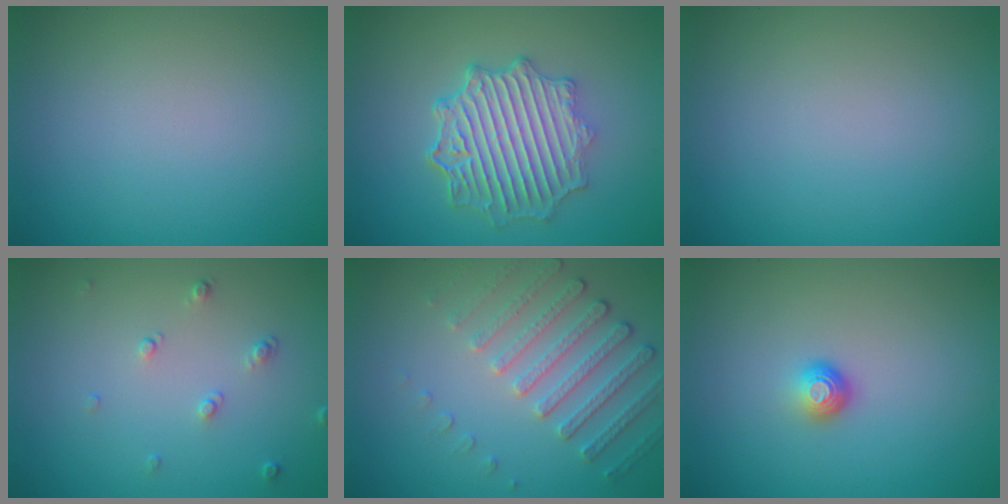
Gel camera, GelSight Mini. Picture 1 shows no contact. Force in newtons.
{"total": 6.4, "press": 5.3, "slide": 3.5}
{"total": 0.0}
{"total": 1.1, "press": 0.8, "slide": 0.8}
{"total": 4.5, "press": 3.4, "slide": 2.9}
{"total": 1.4, "press": 1.0, "slide": 1.0}